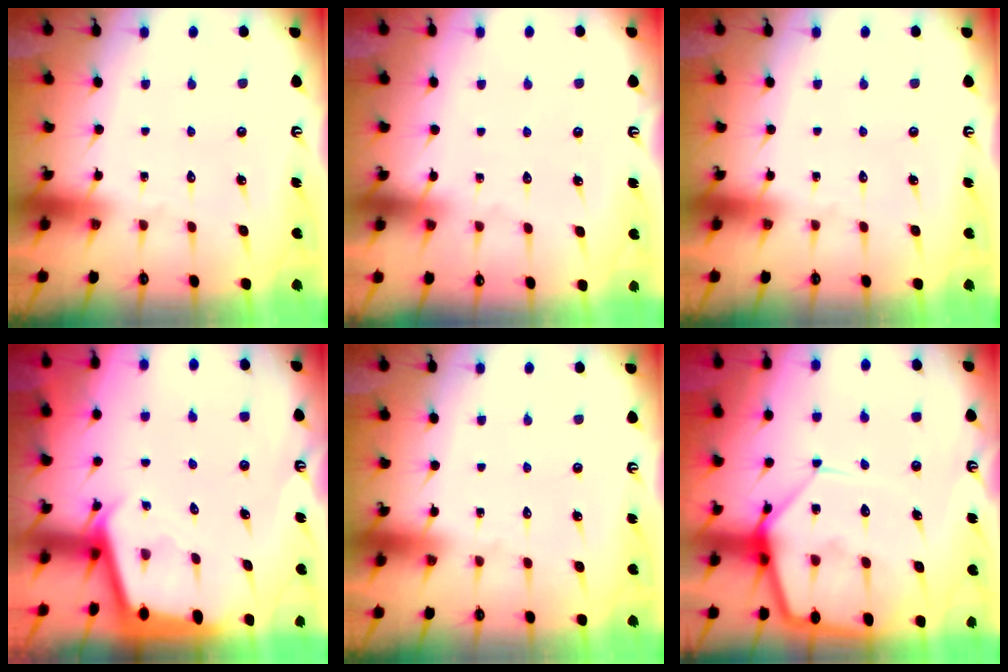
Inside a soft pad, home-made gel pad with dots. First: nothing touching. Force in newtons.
{"total": 2.9, "press": 2.9, "slide": 0.4}
{"total": 0.0}
{"total": 2.5, "press": 2.5, "slide": 0.1}
{"total": 0.0}
{"total": 15.9, "press": 15.8, "slide": 1.5}